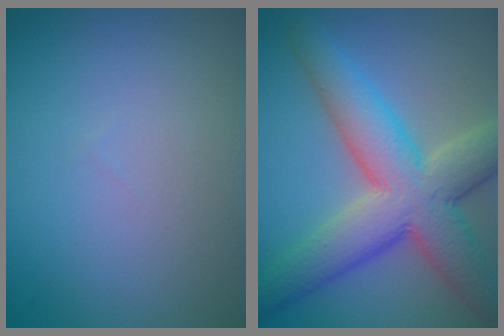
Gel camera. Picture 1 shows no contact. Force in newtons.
{"total": 9.7, "press": 9.7, "slide": 0.3}